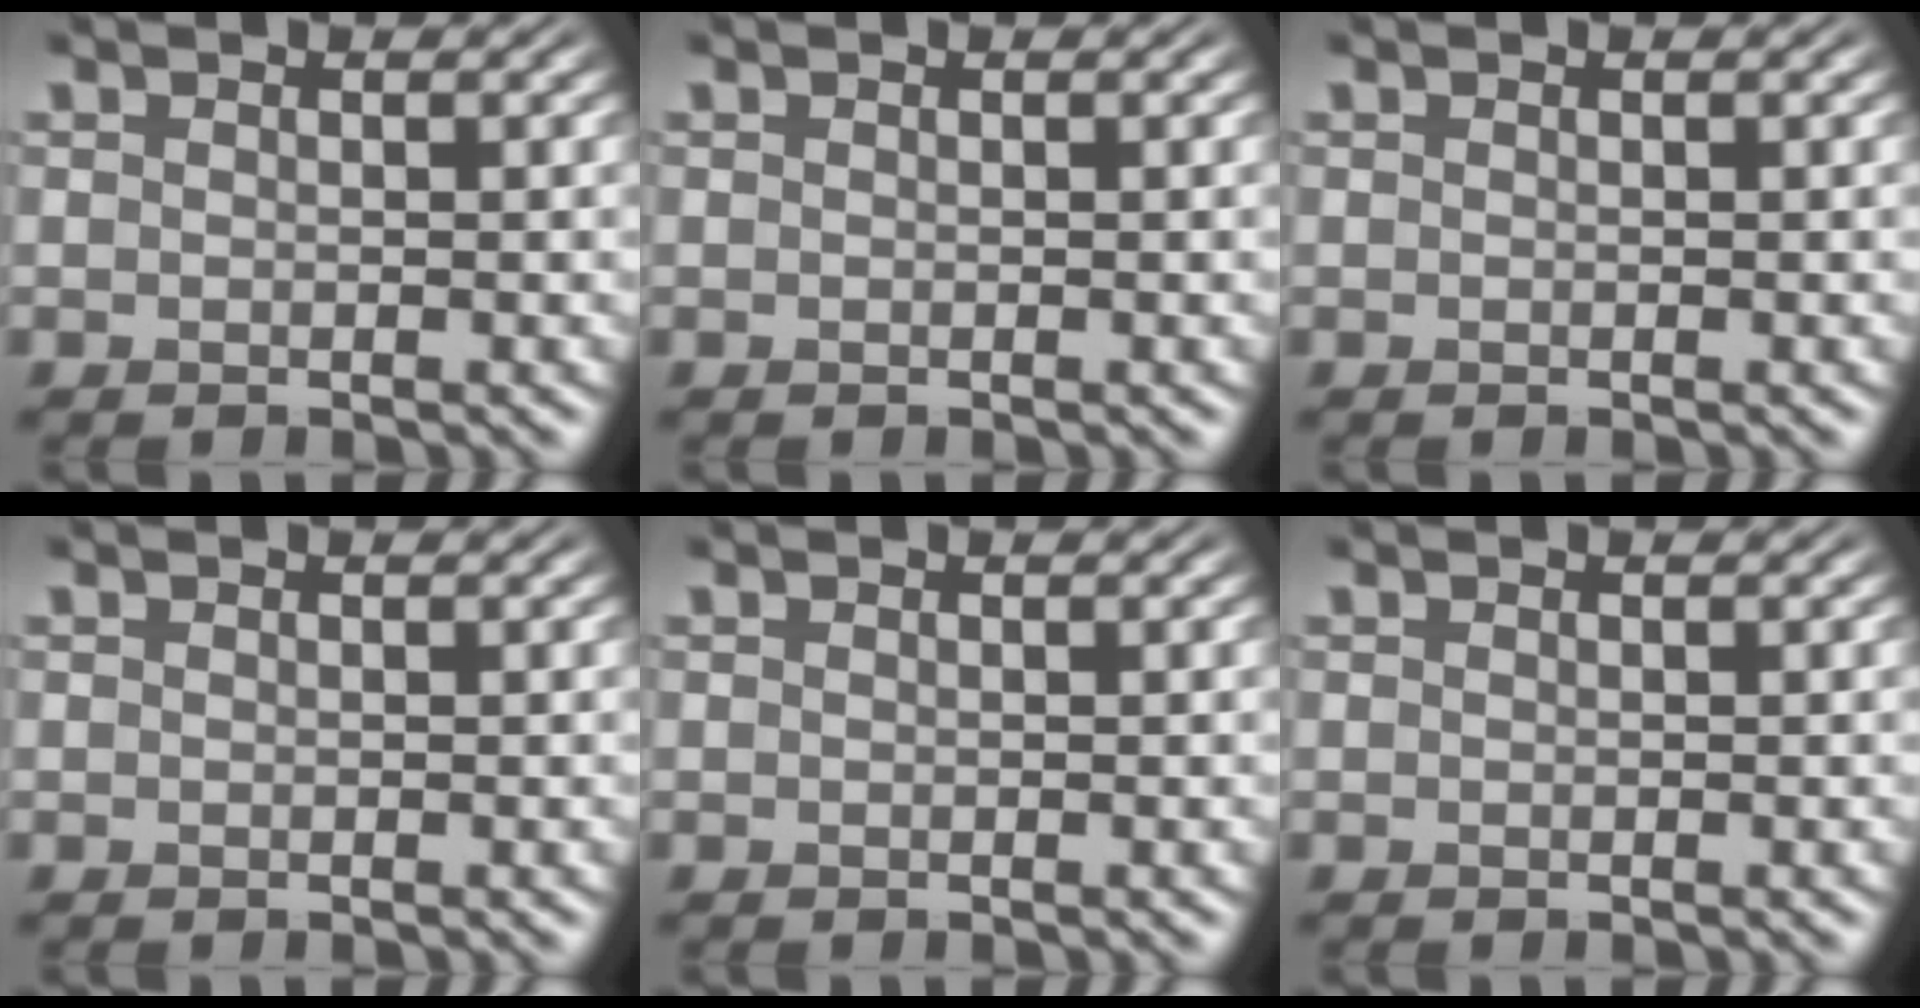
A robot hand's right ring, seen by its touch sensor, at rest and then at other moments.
{"total": 0.0}
{"total": 0.0}
{"total": 0.0}
{"total": 0.0}
{"total": 0.0}